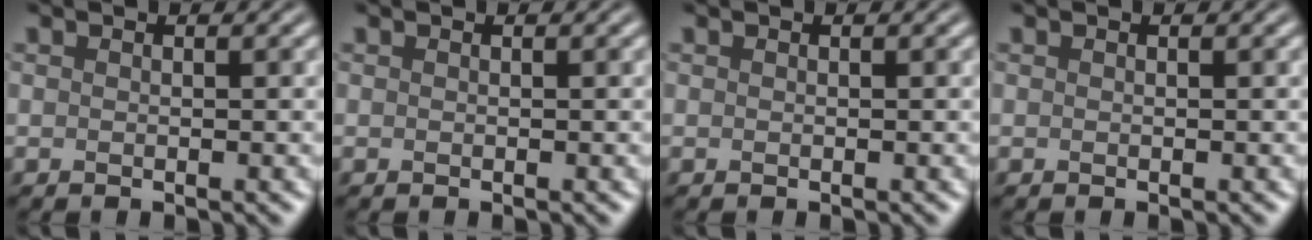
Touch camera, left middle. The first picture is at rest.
{"total": 0.0}
{"total": 0.0}
{"total": 0.0}